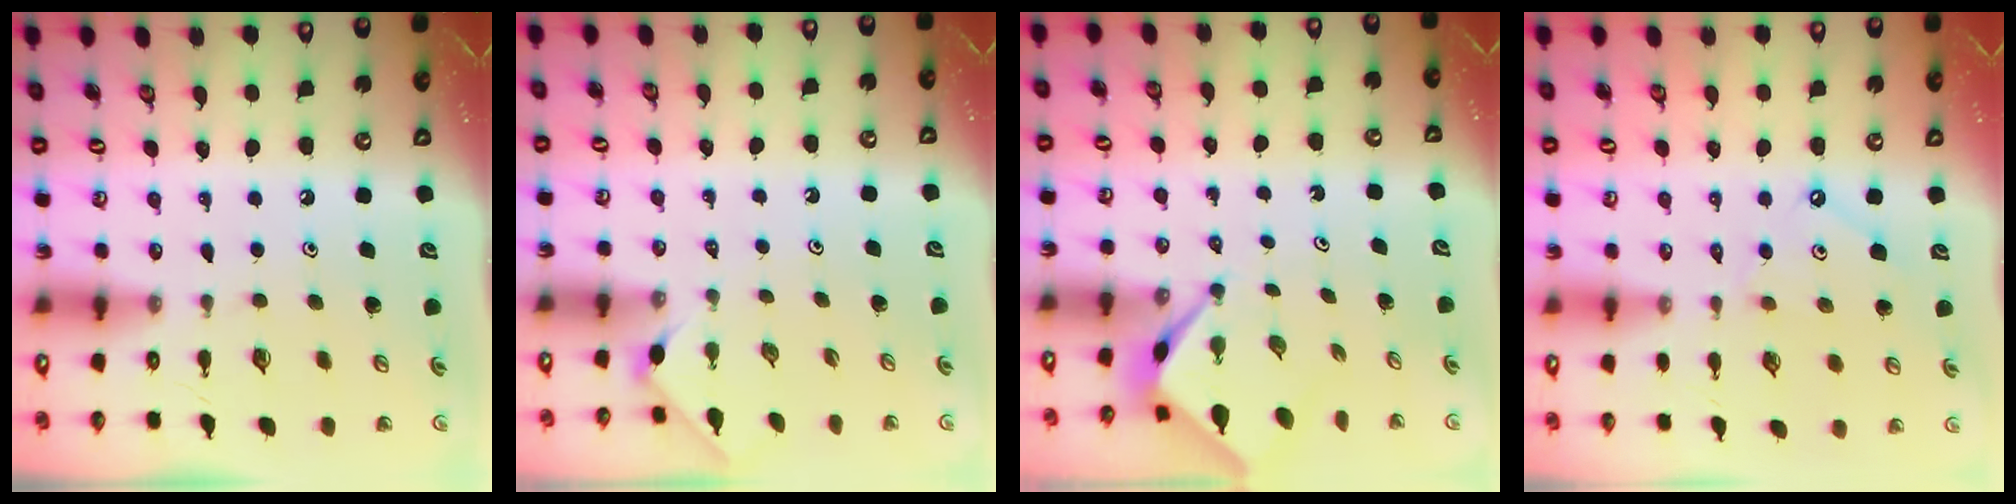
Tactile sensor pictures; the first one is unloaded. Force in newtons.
{"total": 1.7, "press": 1.7, "slide": 0.4}
{"total": 2.6, "press": 2.6, "slide": 0.2}
{"total": 4.5, "press": 4.5, "slide": 0.4}